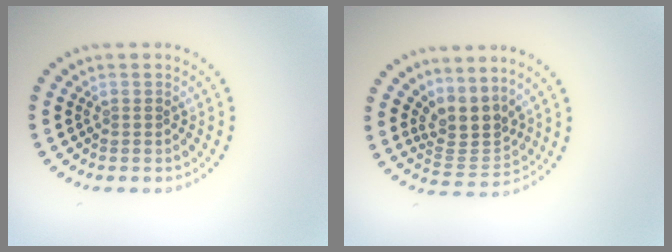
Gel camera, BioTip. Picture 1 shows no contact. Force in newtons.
{"total": 3.3, "press": 2.5, "slide": 2.2}